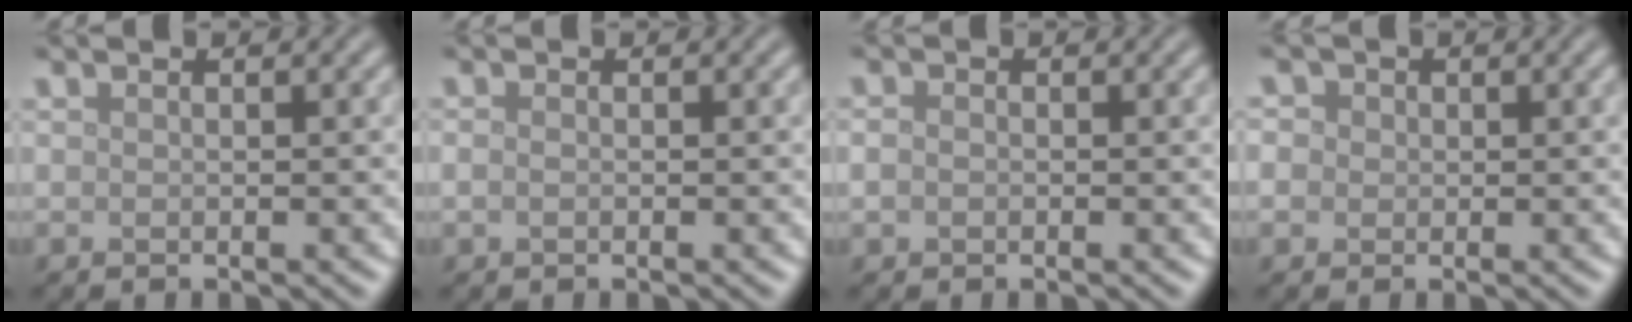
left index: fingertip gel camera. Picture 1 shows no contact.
{"total": 0.6, "force": [-0.2, 0.4, 0.4], "torque": [-0.012, 0.000, -0.004]}
{"total": 0.9, "force": [-0.1, 0.7, 0.4], "torque": [-0.009, 0.000, -0.005]}
{"total": 3.4, "force": [1.1, 2.9, 1.4], "torque": [-0.016, 0.023, -0.008]}